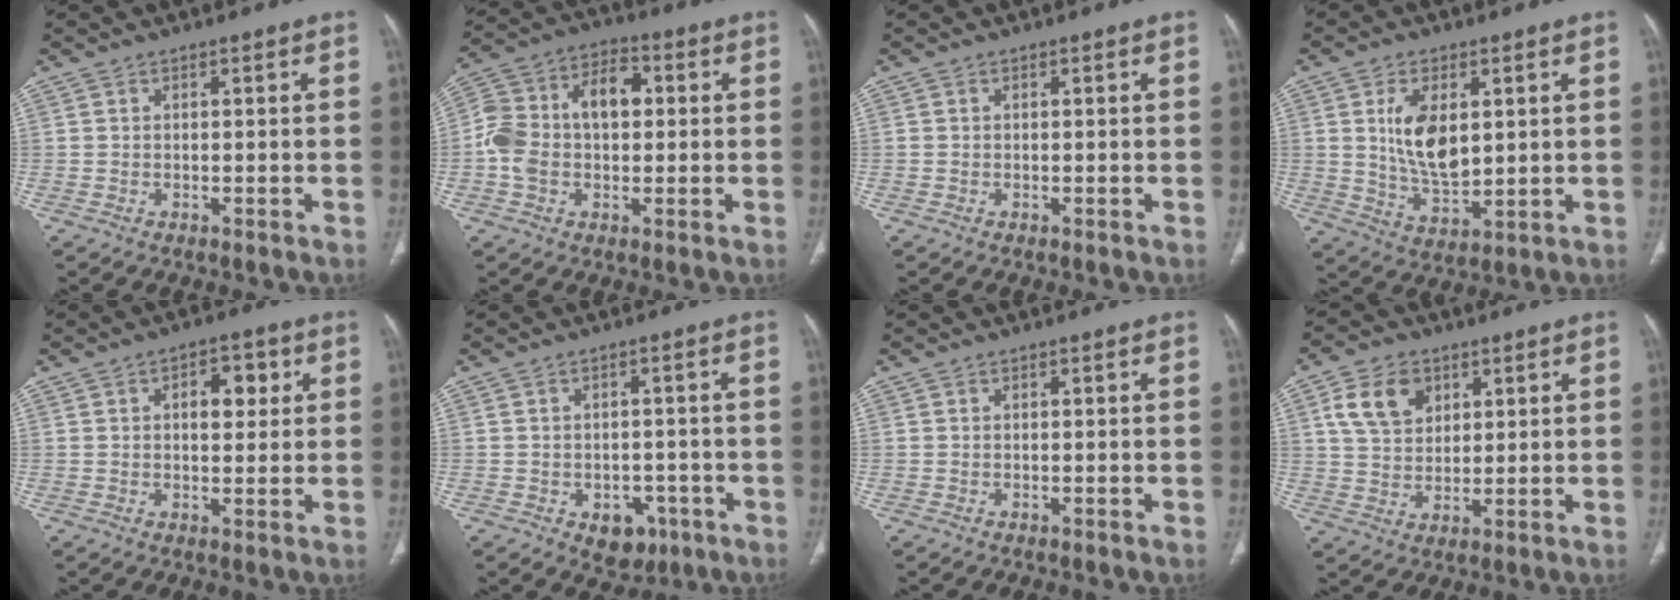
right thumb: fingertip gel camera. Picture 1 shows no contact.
{"total": 13.7, "force": [0.6, 9.0, 10.4], "torque": [-0.191, 0.044, 0.005]}
{"total": 0.0}
{"total": 10.9, "force": [2.4, 6.0, 8.8], "torque": [-0.149, -0.018, 0.055]}
{"total": 6.1, "force": [1.7, 3.5, 4.6], "torque": [-0.041, 0.001, 0.022]}
{"total": 6.2, "force": [-2.7, 4.5, 3.3], "torque": [-0.018, 0.015, -0.027]}
{"total": 0.0}
{"total": 9.4, "force": [3.9, 6.7, 5.2], "torque": [-0.076, -0.009, 0.076]}